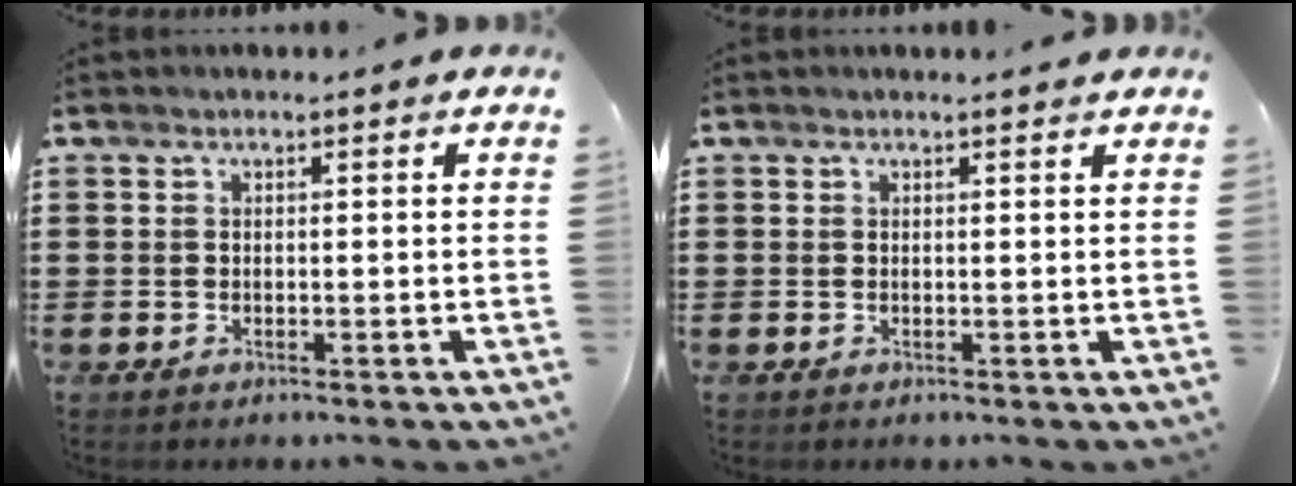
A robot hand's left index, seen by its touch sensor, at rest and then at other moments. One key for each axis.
{"total": 0.6, "fx": 0.6, "fy": 0.0, "fz": 0.2, "tx": 0.002, "ty": -0.005, "tz": 0.011}